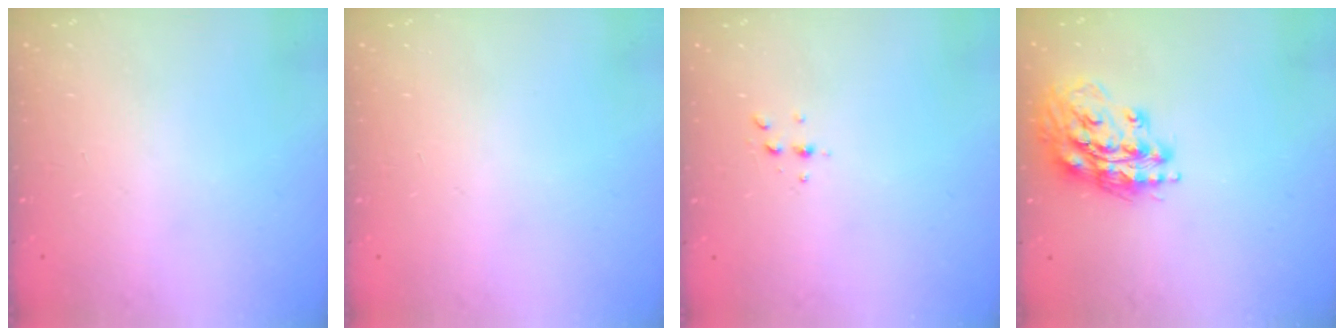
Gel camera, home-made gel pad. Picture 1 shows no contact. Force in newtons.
{"total": 0.0}
{"total": 3.7, "press": 3.6, "slide": 0.5}
{"total": 15.3, "press": 15.2, "slide": 1.9}